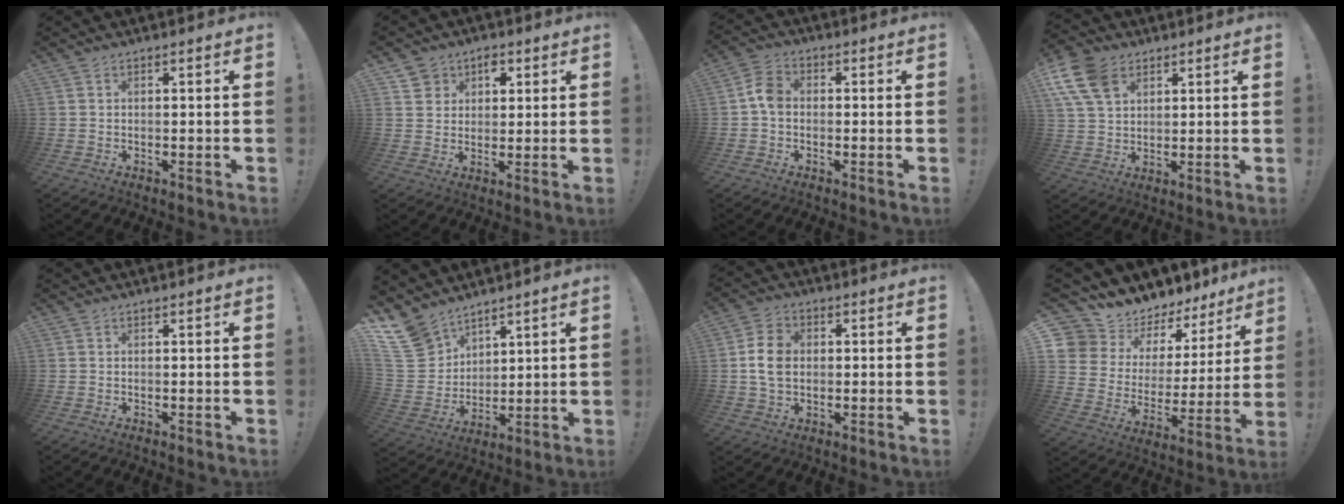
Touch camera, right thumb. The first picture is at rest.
{"total": 6.7, "force": [2.9, 5.9, 1.3], "torque": [-0.015, -0.018, 0.055]}
{"total": 6.3, "force": [-0.5, 4.5, 4.3], "torque": [-0.083, 0.016, -0.007]}
{"total": 13.3, "force": [6.3, 9.3, 7.1], "torque": [-0.134, -0.025, 0.125]}
{"total": 0.0}
{"total": 13.2, "force": [9.5, 8.2, 4.1], "torque": [-0.093, -0.067, 0.190]}
{"total": 8.8, "force": [0.0, 6.6, 5.9], "torque": [-0.105, 0.011, 0.001]}
{"total": 9.5, "force": [8.6, 4.0, 0.5], "torque": [-0.030, -0.097, 0.164]}